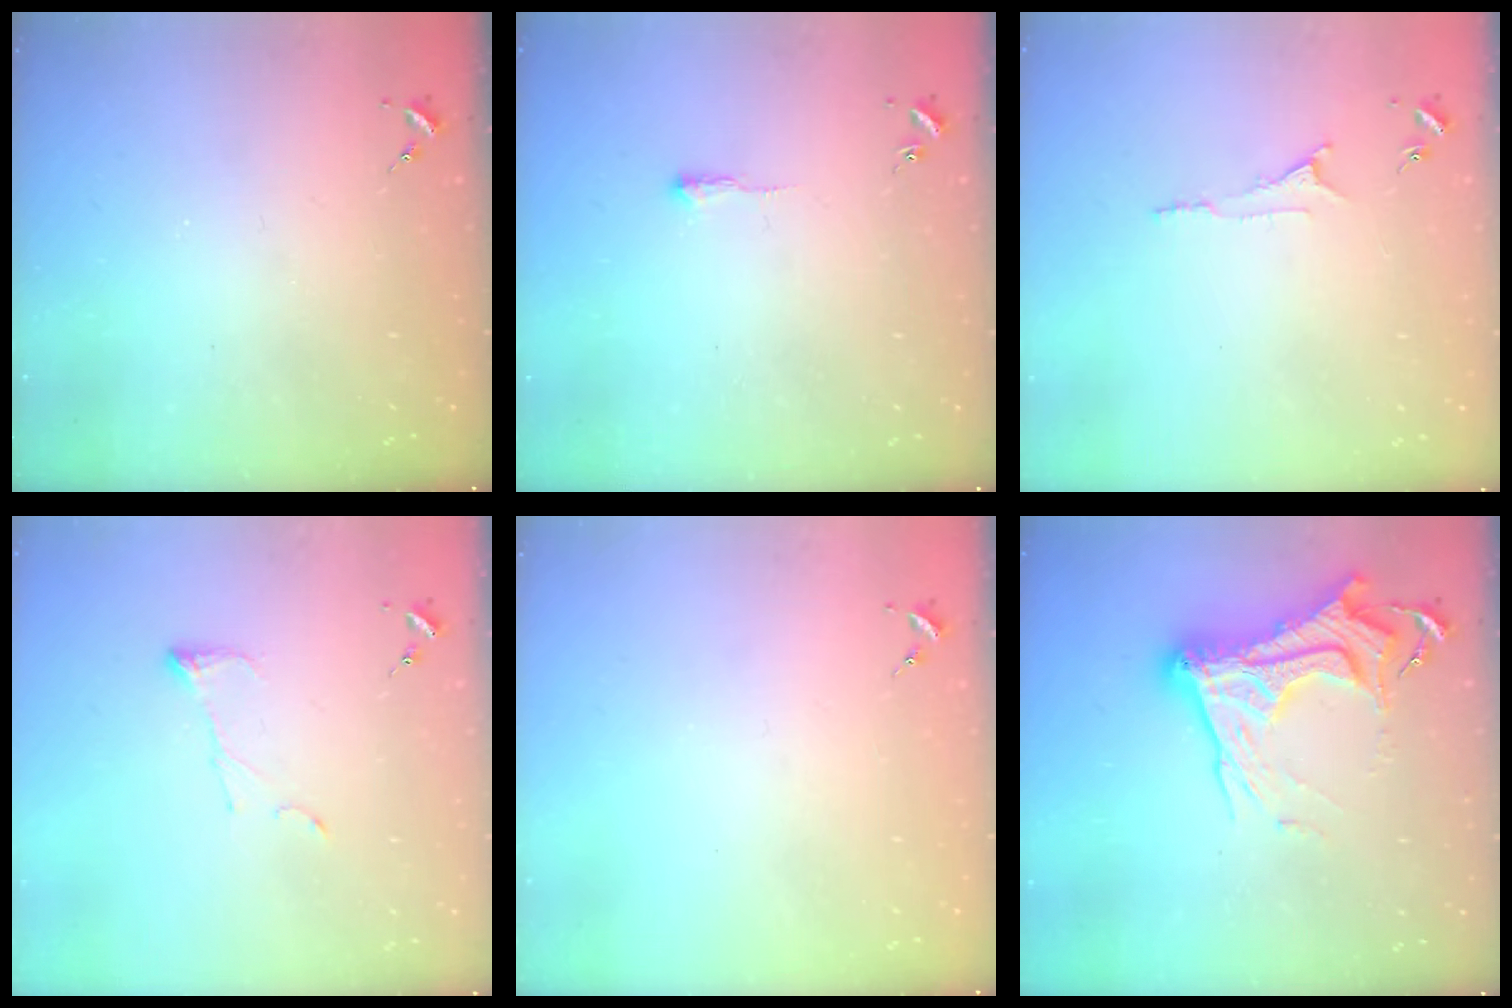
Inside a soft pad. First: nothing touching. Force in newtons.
{"total": 2.4, "press": 2.4, "slide": 0.4}
{"total": 5.3, "press": 5.3, "slide": 0.6}
{"total": 6.7, "press": 6.6, "slide": 0.6}
{"total": 0.0}
{"total": 19.9, "press": 19.8, "slide": 1.9}